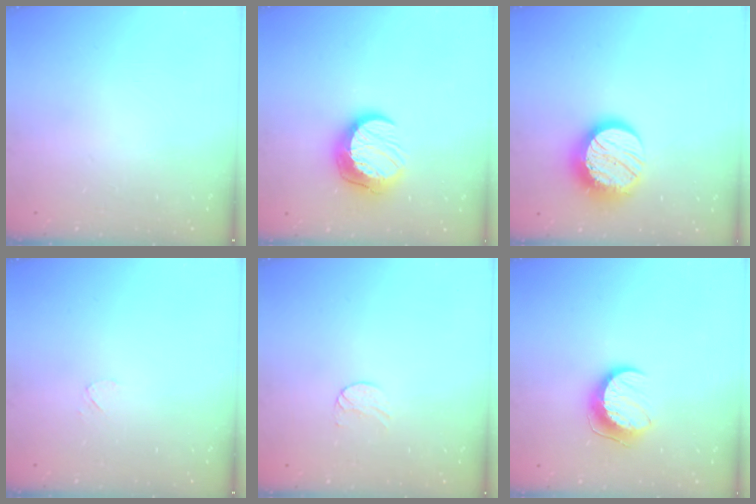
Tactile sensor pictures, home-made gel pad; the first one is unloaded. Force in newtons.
{"total": 11.8, "press": 11.8, "slide": 1.0}
{"total": 14.3, "press": 14.3, "slide": 1.0}
{"total": 3.3, "press": 3.3, "slide": 0.4}
{"total": 5.7, "press": 5.7, "slide": 0.4}
{"total": 9.8, "press": 9.8, "slide": 0.5}